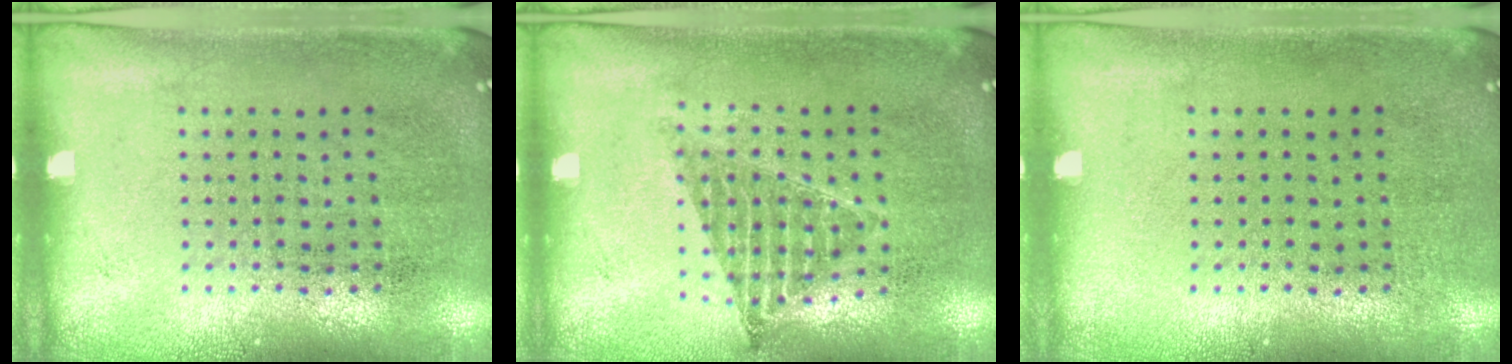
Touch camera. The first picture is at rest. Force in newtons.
{"total": 0.9, "press": 0.8, "slide": 0.3}
{"total": 0.0}